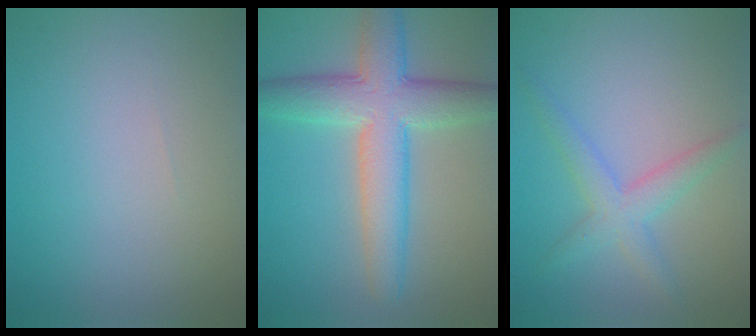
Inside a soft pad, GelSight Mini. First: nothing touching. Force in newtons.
{"total": 7.6, "press": 7.6, "slide": 0.2}
{"total": 2.9, "press": 2.9, "slide": 0.1}